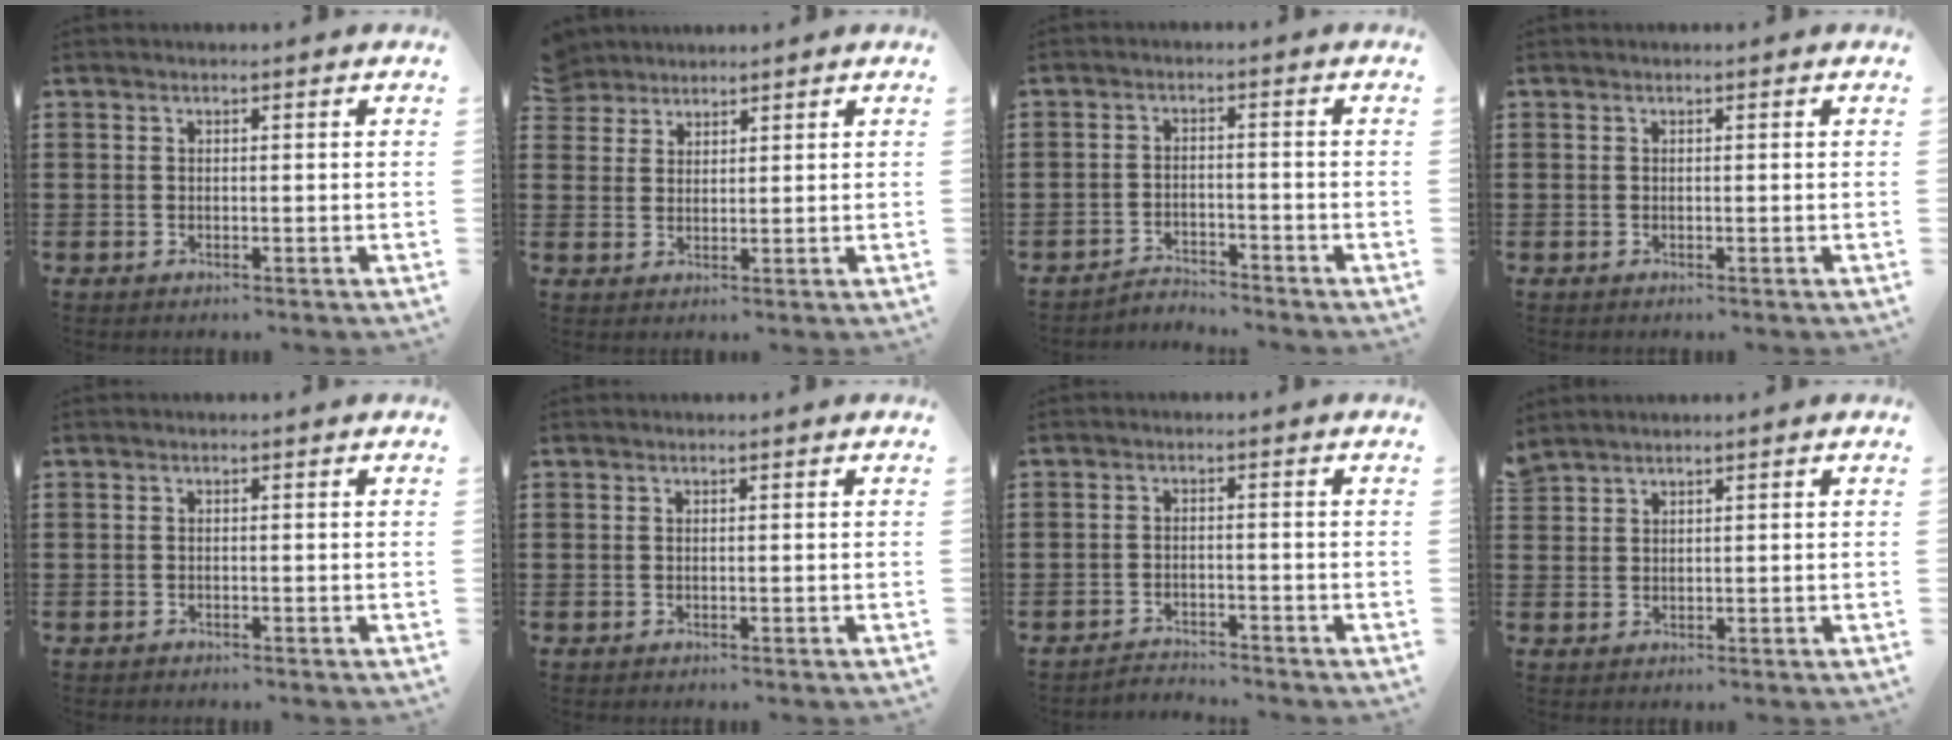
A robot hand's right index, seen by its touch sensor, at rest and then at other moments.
{"total": 3.4, "force": [3.1, 1.4, -0.2], "torque": [-0.008, 0.004, 0.063]}
{"total": 2.8, "force": [-2.8, 0.2, -0.1], "torque": [-0.008, 0.001, -0.060]}
{"total": 0.0}
{"total": 0.5, "force": [-0.5, 0.0, -0.1], "torque": [0.000, 0.000, -0.012]}
{"total": 0.0}
{"total": 2.4, "force": [-2.4, 0.1, -0.1], "torque": [-0.006, 0.000, -0.052]}
{"total": 1.7, "force": [1.7, 0.3, 0.0], "torque": [-0.004, 0.000, 0.033]}